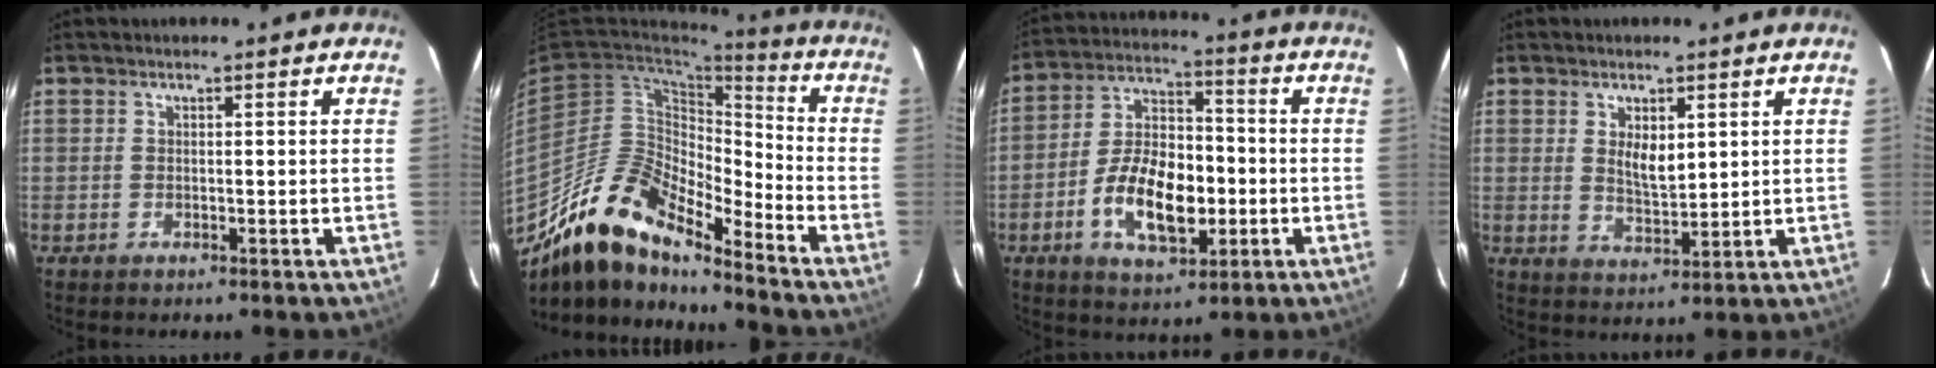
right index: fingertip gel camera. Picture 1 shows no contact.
{"total": 17.4, "force": [-14.4, 5.0, 8.4], "torque": [-0.146, -0.003, -0.276]}
{"total": 14.4, "force": [-4.0, 7.6, 11.5], "torque": [-0.223, 0.014, -0.062]}
{"total": 5.3, "force": [1.6, 2.5, 4.3], "torque": [-0.070, -0.004, 0.034]}